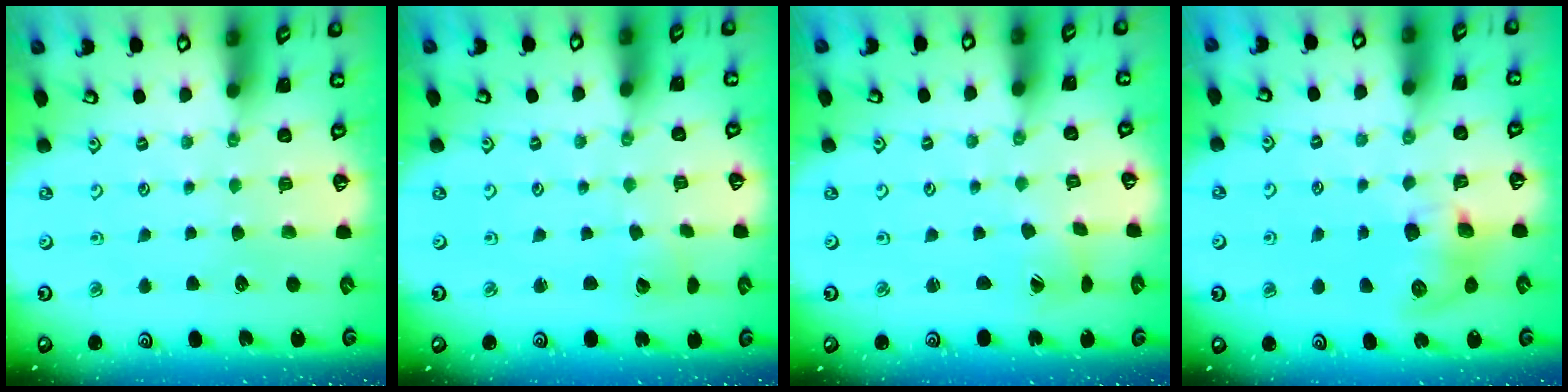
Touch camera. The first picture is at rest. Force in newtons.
{"total": 2.5, "press": 2.5, "slide": 0.2}
{"total": 1.9, "press": 1.8, "slide": 0.2}
{"total": 8.4, "press": 8.4, "slide": 1.0}